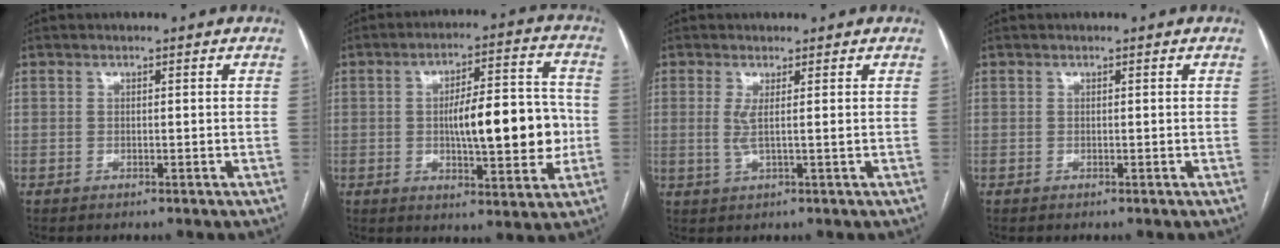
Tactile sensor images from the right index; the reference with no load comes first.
{"total": 13.9, "force": [-0.9, 4.0, 13.3], "torque": [-0.201, 0.023, -0.007]}
{"total": 2.6, "force": [0.4, -0.2, 2.5], "torque": [-0.061, -0.004, 0.011]}
{"total": 0.0}